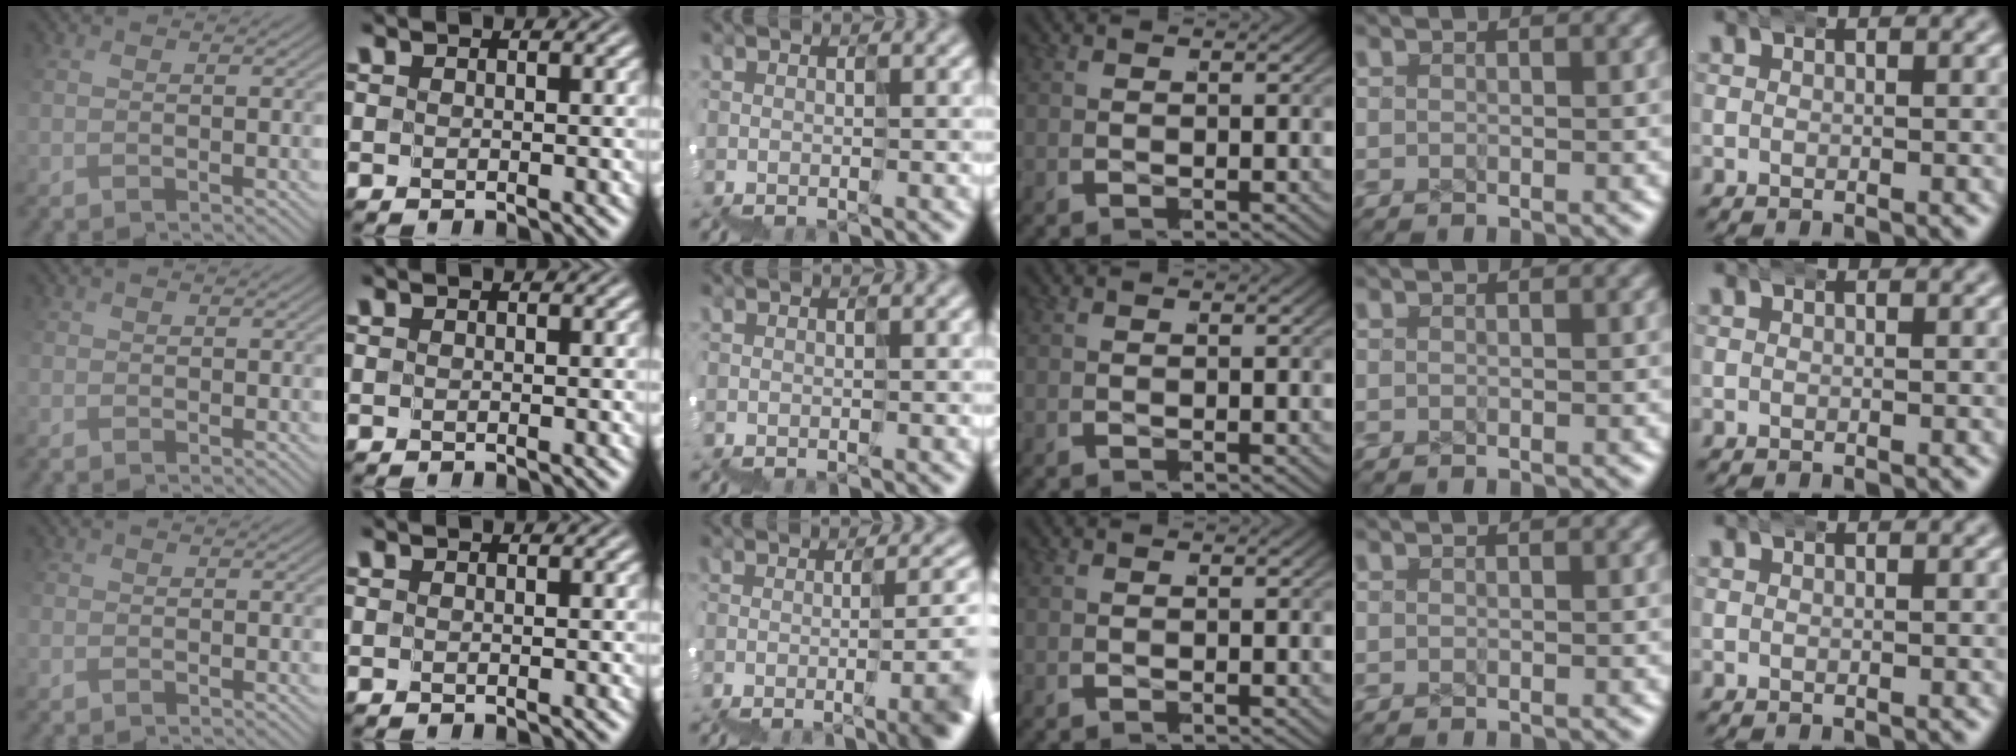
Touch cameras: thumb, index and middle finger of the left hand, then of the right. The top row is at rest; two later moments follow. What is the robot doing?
{"motion": "wrap", "object": "ethernet cable"}